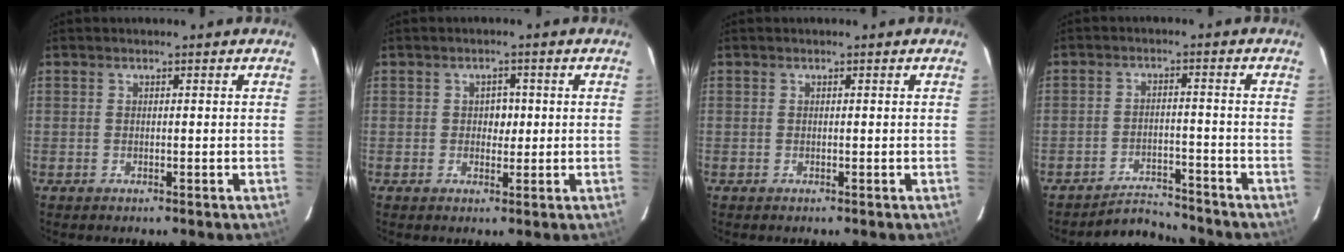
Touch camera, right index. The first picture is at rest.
{"total": 2.3, "force": [0.1, 1.6, 1.6], "torque": [-0.019, 0.002, 0.002]}
{"total": 0.0}
{"total": 5.2, "force": [-5.1, 0.7, -0.7], "torque": [0.010, 0.004, -0.081]}